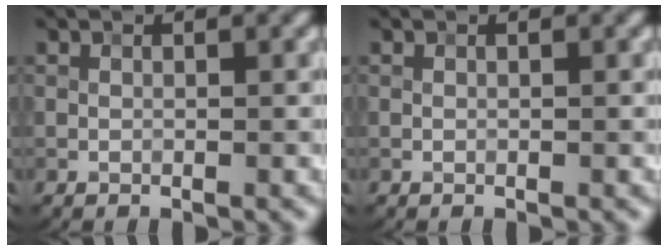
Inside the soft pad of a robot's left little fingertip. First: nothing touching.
{"total": 0.0}